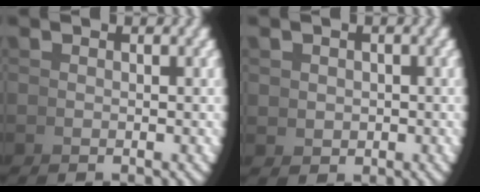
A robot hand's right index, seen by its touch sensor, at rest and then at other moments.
{"total": 0.9, "force": [0.6, 0.6, 0.3], "torque": [0.003, -0.001, 0.019]}